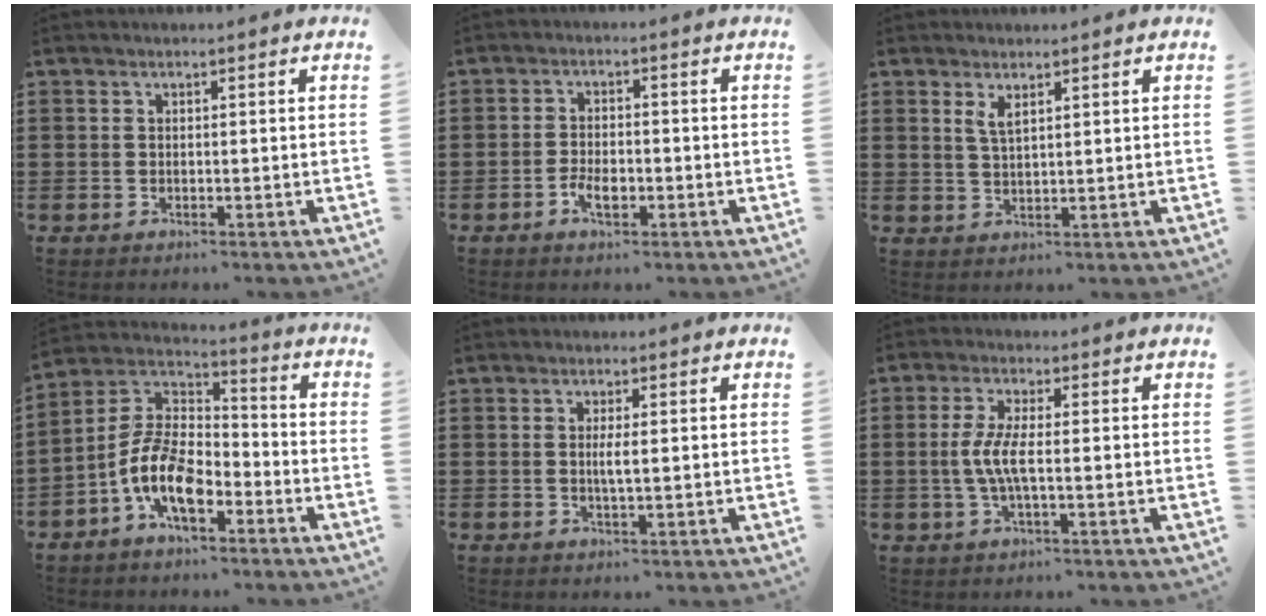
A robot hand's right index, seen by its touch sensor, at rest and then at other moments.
{"total": 3.6, "force": [-1.5, 1.6, 2.8], "torque": [-0.055, -0.001, -0.027]}
{"total": 2.2, "force": [1.4, 0.7, 1.6], "torque": [-0.035, 0.003, 0.024]}
{"total": 9.9, "force": [-4.7, 4.5, 7.5], "torque": [-0.185, -0.013, -0.099]}
{"total": 2.2, "force": [0.0, 0.2, 2.2], "torque": [-0.043, -0.005, -0.001]}
{"total": 4.9, "force": [-0.5, 0.8, 4.8], "torque": [-0.115, -0.010, -0.022]}